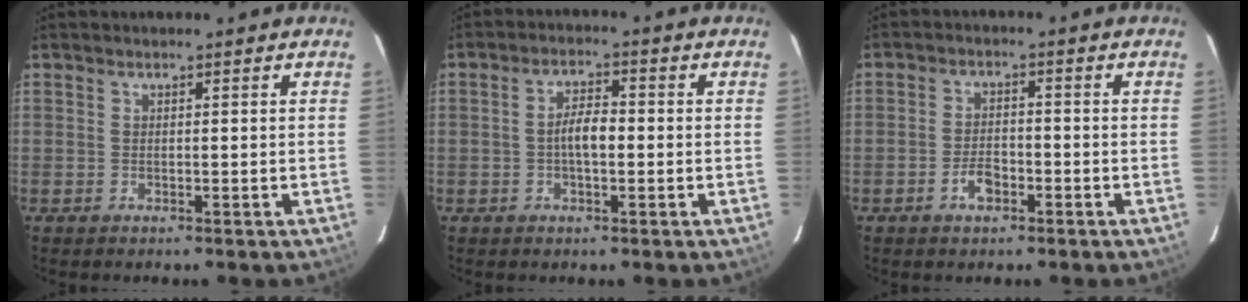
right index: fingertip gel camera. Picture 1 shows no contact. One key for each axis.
{"total": 4.3, "fx": -0.7, "fy": 1.7, "fz": 3.9, "tx": -0.072, "ty": 0.009, "tz": -0.011}
{"total": 4.0, "fx": -2.2, "fy": 2.2, "fz": 2.5, "tx": -0.053, "ty": 0.002, "tz": -0.037}